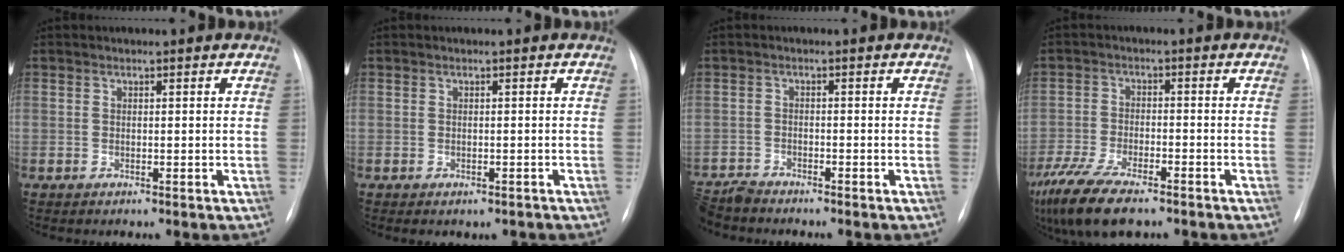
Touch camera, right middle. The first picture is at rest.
{"total": 2.0, "force": [-1.5, 1.0, 0.8], "torque": [-0.008, 0.000, -0.013]}
{"total": 4.4, "force": [-4.4, 0.4, 0.2], "torque": [0.001, -0.018, -0.084]}
{"total": 12.9, "force": [-9.5, 3.9, 7.9], "torque": [-0.160, -0.024, -0.162]}